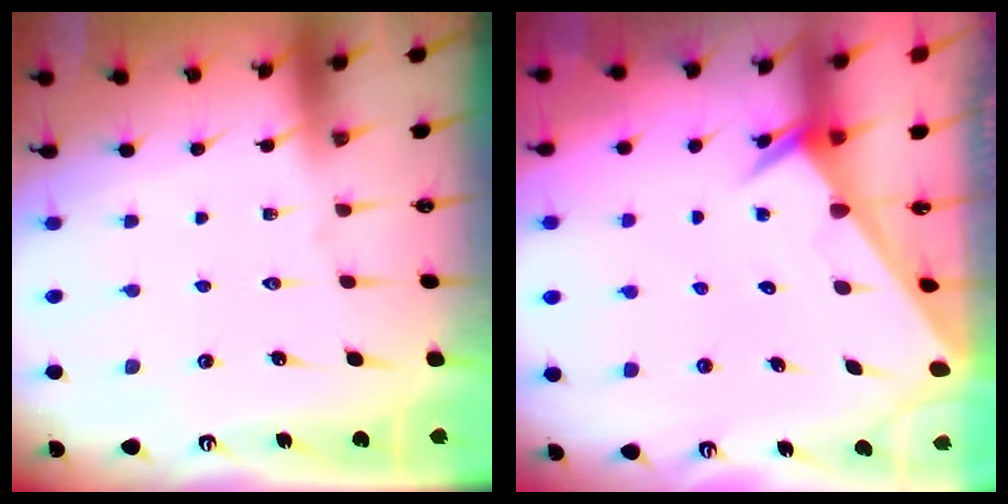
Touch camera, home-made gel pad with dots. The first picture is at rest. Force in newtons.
{"total": 2.5, "press": 2.5, "slide": 0.1}